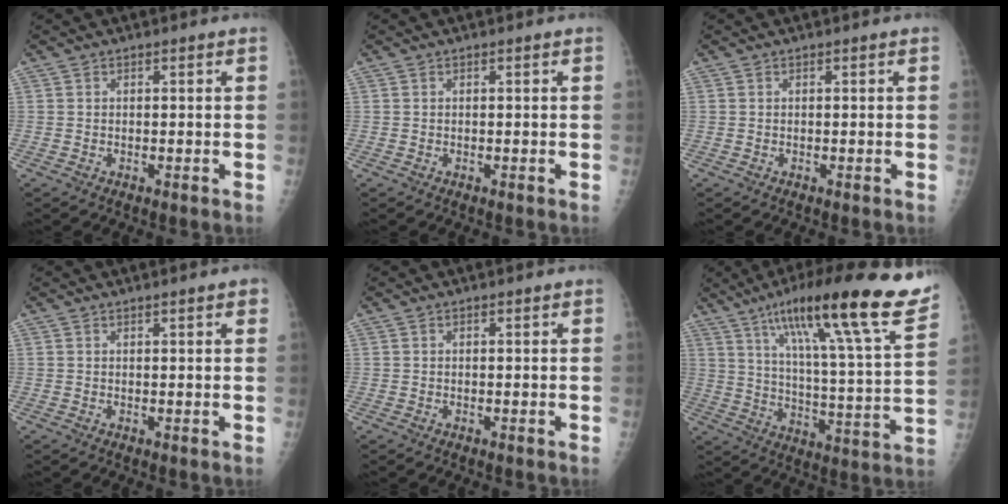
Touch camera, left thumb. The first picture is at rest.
{"total": 0.0}
{"total": 0.0}
{"total": 2.1, "force": [1.3, 0.4, 1.5], "torque": [-0.018, -0.003, 0.015]}
{"total": 0.0}
{"total": 26.8, "force": [17.4, 3.0, 20.1], "torque": [-0.295, -0.050, 0.263]}